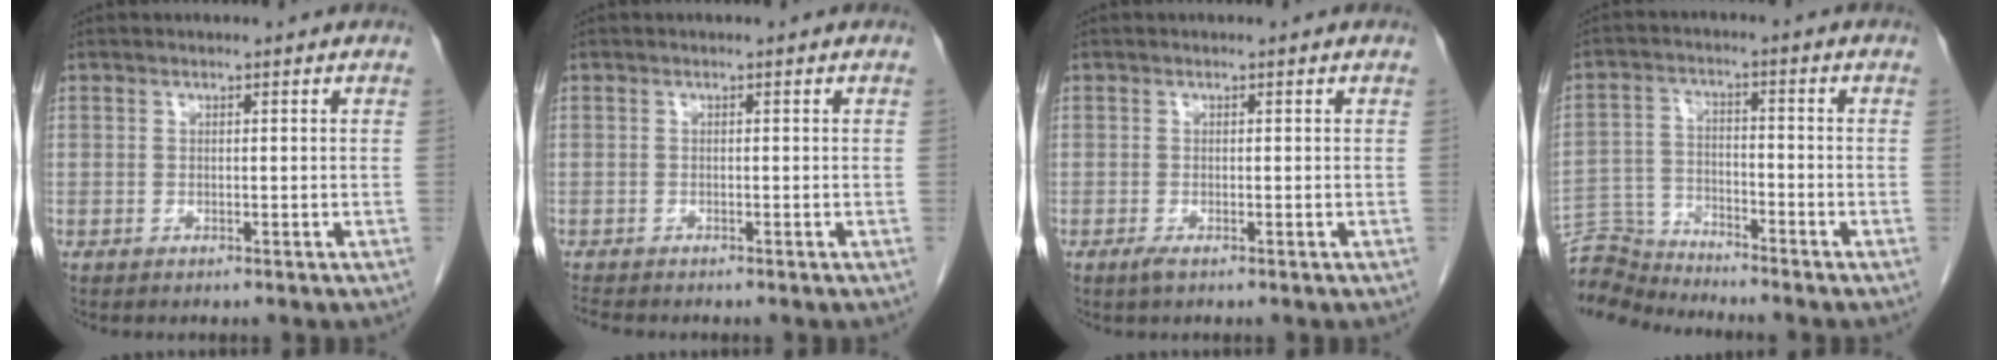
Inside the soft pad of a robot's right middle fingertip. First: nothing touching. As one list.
[{"total": 1.7, "force": [-1.6, 0.1, 0.5], "torque": [-0.013, -0.007, -0.027]}, {"total": 1.0, "force": [-0.6, 0.2, 0.8], "torque": [-0.019, -0.004, -0.011]}, {"total": 7.6, "force": [-7.6, -0.1, -0.3], "torque": [0.001, 0.000, -0.144]}]